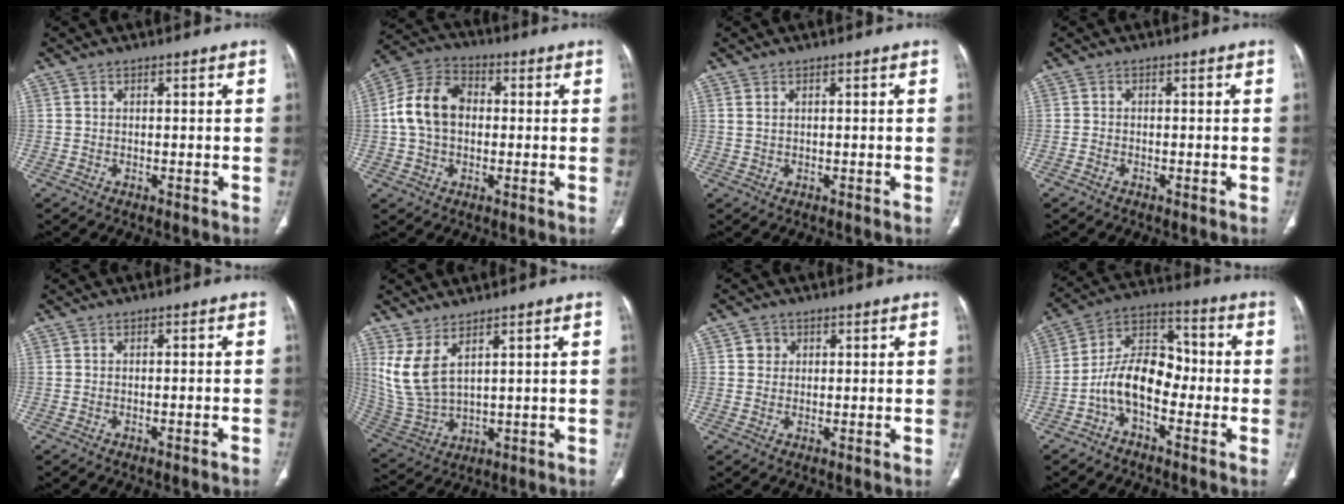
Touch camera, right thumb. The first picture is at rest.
{"total": 11.3, "force": [0.4, 8.2, 7.8], "torque": [-0.139, 0.030, -0.001]}
{"total": 0.8, "force": [0.4, 0.4, 0.6], "torque": [-0.016, 0.007, 0.012]}
{"total": 0.7, "force": [-0.5, 0.3, 0.3], "torque": [-0.009, 0.002, -0.014]}
{"total": 1.8, "force": [-1.3, 0.0, 1.2], "torque": [-0.025, 0.010, -0.008]}
{"total": 8.9, "force": [4.4, 3.6, 6.9], "torque": [-0.151, -0.026, 0.108]}
{"total": 2.3, "force": [0.7, 2.1, 0.5], "torque": [0.006, -0.001, 0.008]}
{"total": 11.5, "force": [-3.4, 6.9, 8.6], "torque": [-0.134, 0.052, -0.074]}